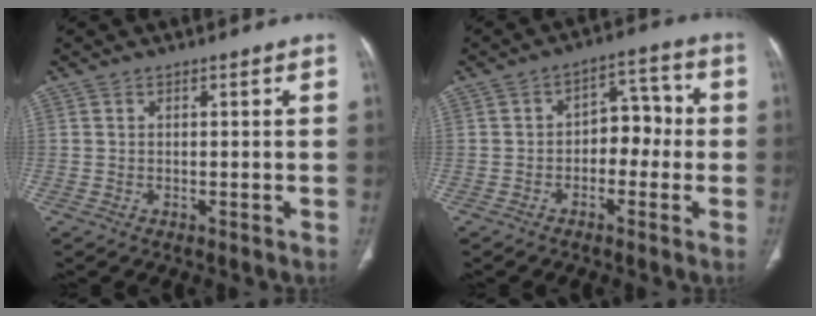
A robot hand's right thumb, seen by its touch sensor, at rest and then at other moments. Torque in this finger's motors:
{"motor_torque": [0.25, -0.34, 0.02, -0.05, 0.13]}